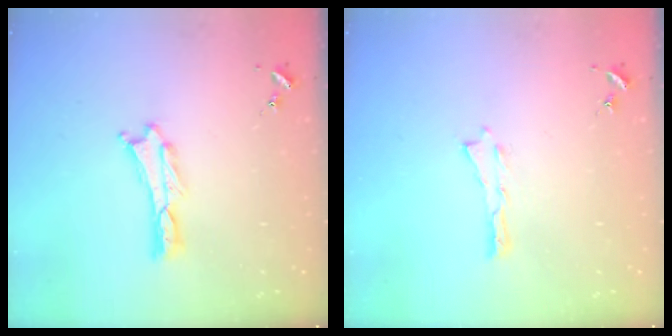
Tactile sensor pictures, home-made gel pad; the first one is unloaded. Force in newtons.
{"total": 0.0}